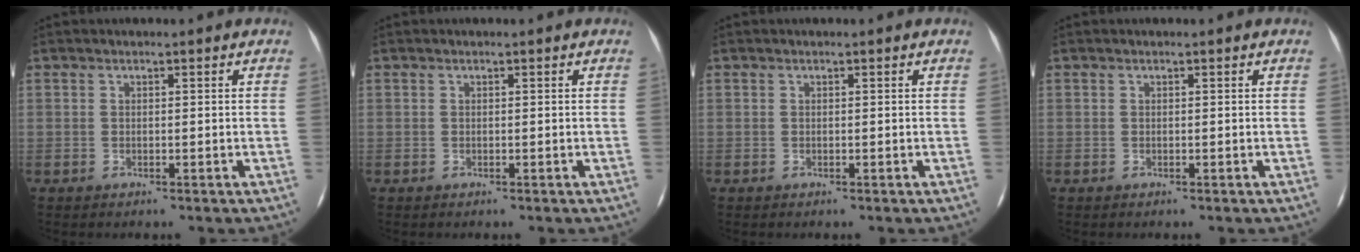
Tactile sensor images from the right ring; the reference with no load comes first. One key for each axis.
{"total": 0.0}
{"total": 0.0}
{"total": 0.0}